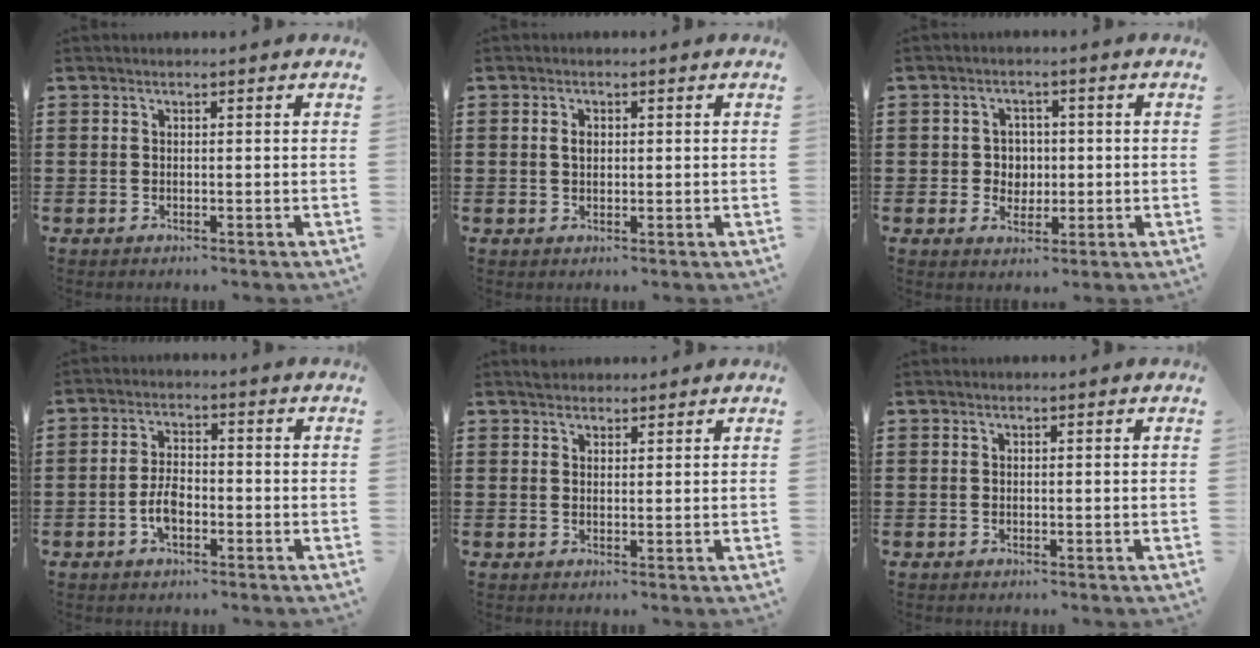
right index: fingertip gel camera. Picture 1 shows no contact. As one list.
[{"total": 1.5, "force": [0.3, 0.9, 1.2], "torque": [-0.025, 0.007, 0.004]}, {"total": 3.4, "force": [-0.1, 3.2, 1.0], "torque": [-0.025, 0.008, -0.008]}, {"total": 4.4, "force": [-1.7, 2.2, 3.5], "torque": [-0.082, 0.001, -0.037]}, {"total": 1.6, "force": [1.5, 0.6, 0.1], "torque": [-0.005, 0.003, 0.029]}, {"total": 0.0}]